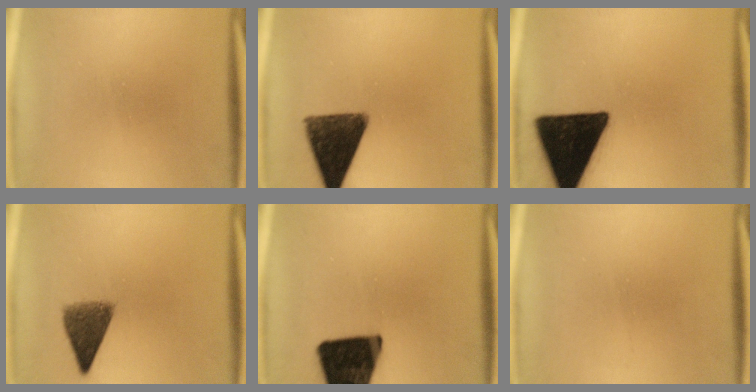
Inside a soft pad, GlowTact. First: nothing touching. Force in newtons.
{"total": 12.6}
{"total": 19.8}
{"total": 6.3}
{"total": 19.8}
{"total": 1.4}